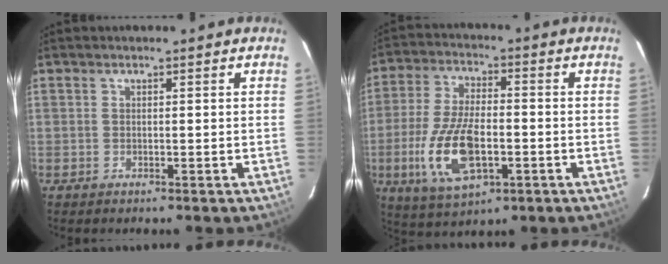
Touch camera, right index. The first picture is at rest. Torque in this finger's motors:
{"motor_torque": [1.75, -0.39, 0.91, 0.14]}